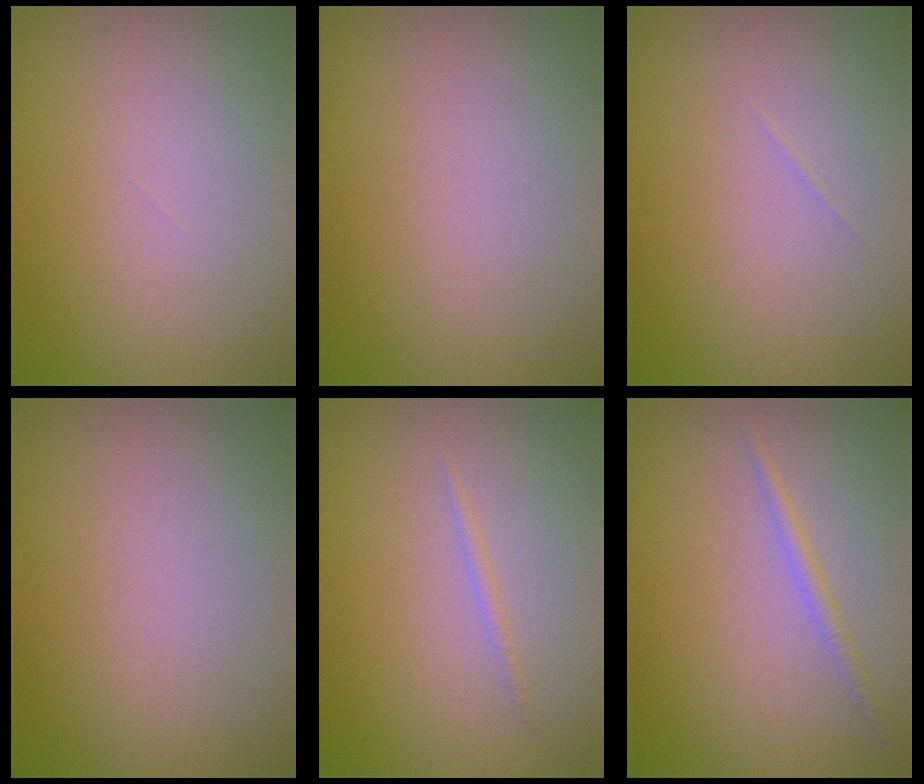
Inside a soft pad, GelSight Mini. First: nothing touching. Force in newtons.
{"total": 0.0}
{"total": 0.0}
{"total": 0.0}
{"total": 0.6, "press": 0.6, "slide": 0.0}
{"total": 1.2, "press": 1.2, "slide": 0.1}